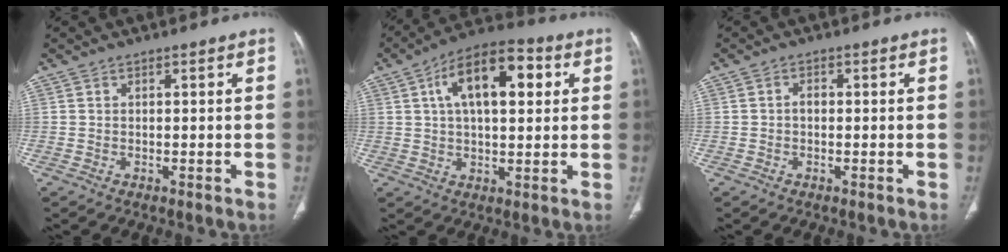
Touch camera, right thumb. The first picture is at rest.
{"total": 15.0, "force": [4.3, 7.2, 12.4], "torque": [-0.182, 0.017, 0.064]}
{"total": 1.4, "force": [-0.2, 1.0, 1.0], "torque": [-0.012, 0.005, -0.006]}